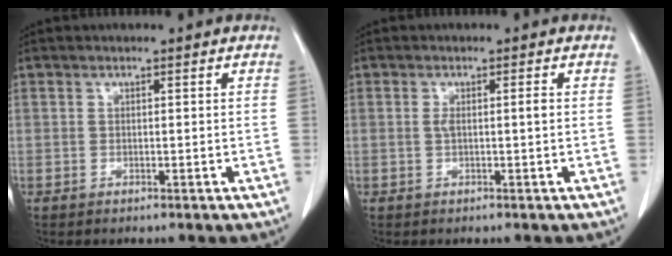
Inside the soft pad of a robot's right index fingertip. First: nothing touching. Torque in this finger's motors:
{"motor_torque": [0.11, -0.05, 0.04, 0.02]}